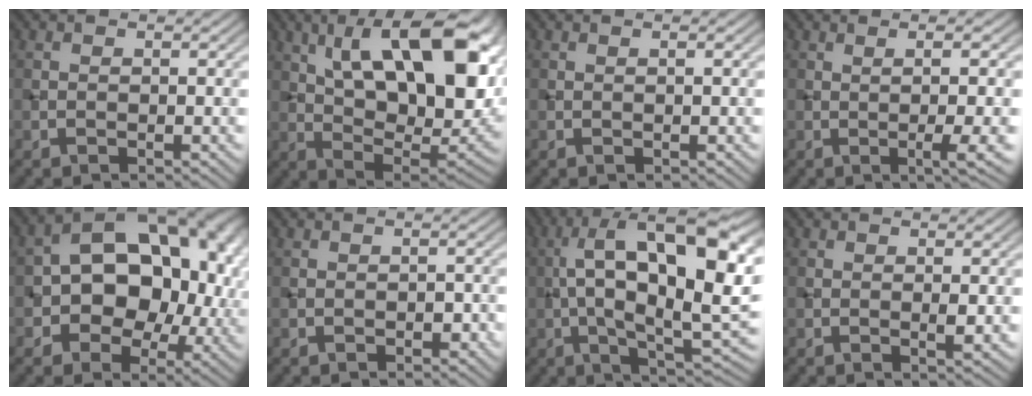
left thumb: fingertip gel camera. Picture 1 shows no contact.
{"total": 18.8, "force": [6.9, 8.1, 15.4], "torque": [-0.262, 0.015, 0.120]}
{"total": 0.5, "force": [0.2, 0.0, 0.5], "torque": [-0.009, 0.004, 0.002]}
{"total": 5.5, "force": [-0.1, 0.7, 5.5], "torque": [-0.092, 0.007, 0.001]}
{"total": 17.6, "force": [0.8, 12.4, 12.5], "torque": [-0.146, -0.005, 0.015]}
{"total": 1.2, "force": [-0.4, 0.5, 1.0], "torque": [-0.013, 0.003, -0.006]}
{"total": 18.2, "force": [2.8, 7.6, 16.3], "torque": [-0.275, 0.015, 0.048]}
{"total": 1.2, "force": [0.2, 0.1, 1.2], "torque": [-0.025, -0.001, 0.002]}